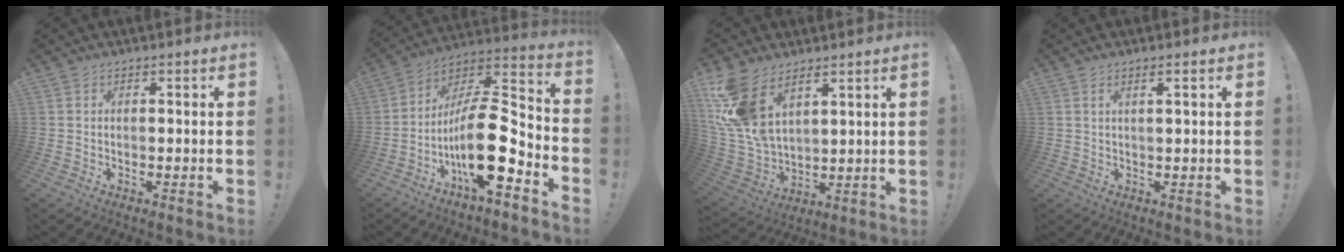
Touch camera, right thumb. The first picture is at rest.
{"total": 19.4, "force": [-6.1, 6.4, 17.2], "torque": [-0.303, 0.018, -0.103]}
{"total": 14.6, "force": [8.0, 8.2, 9.0], "torque": [-0.208, -0.048, 0.153]}
{"total": 2.0, "force": [0.9, -0.3, 1.7], "torque": [-0.026, -0.005, 0.012]}